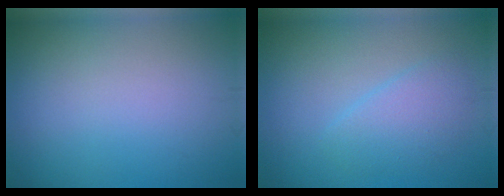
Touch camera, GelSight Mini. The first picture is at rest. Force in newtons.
{"total": 2.8, "press": 2.7, "slide": 0.2}